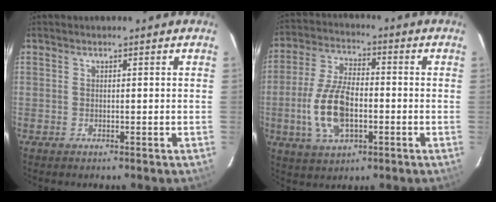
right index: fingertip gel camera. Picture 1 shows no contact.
{"total": 12.8, "force": [-2.9, 6.4, 10.7], "torque": [-0.226, 0.003, -0.050]}